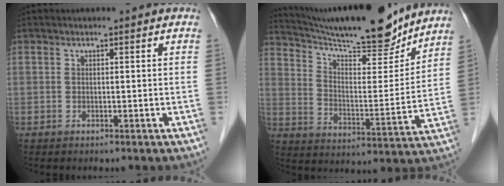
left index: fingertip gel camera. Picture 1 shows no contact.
{"total": 20.5, "force": [18.5, 2.4, 8.4], "torque": [-0.144, -0.013, 0.281]}